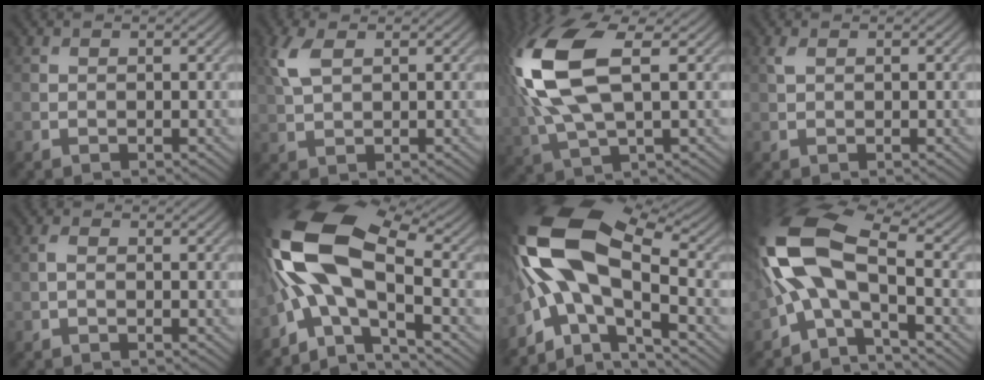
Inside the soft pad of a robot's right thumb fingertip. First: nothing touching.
{"total": 4.0, "force": [1.7, 1.9, 3.1], "torque": [-0.088, 0.008, 0.034]}
{"total": 14.5, "force": [2.5, 6.8, 12.5], "torque": [-0.314, 0.004, 0.049]}
{"total": 0.9, "force": [0.4, 0.3, 0.6], "torque": [-0.022, 0.003, 0.009]}
{"total": 0.9, "force": [-0.2, 0.4, 0.8], "torque": [-0.022, 0.001, -0.007]}
{"total": 15.4, "force": [-0.9, 7.2, 13.5], "torque": [-0.280, 0.012, -0.036]}
{"total": 16.8, "force": [-1.2, 8.5, 14.4], "torque": [-0.290, -0.001, -0.025]}
{"total": 12.6, "force": [-1.2, 5.6, 11.2], "torque": [-0.250, 0.016, -0.047]}